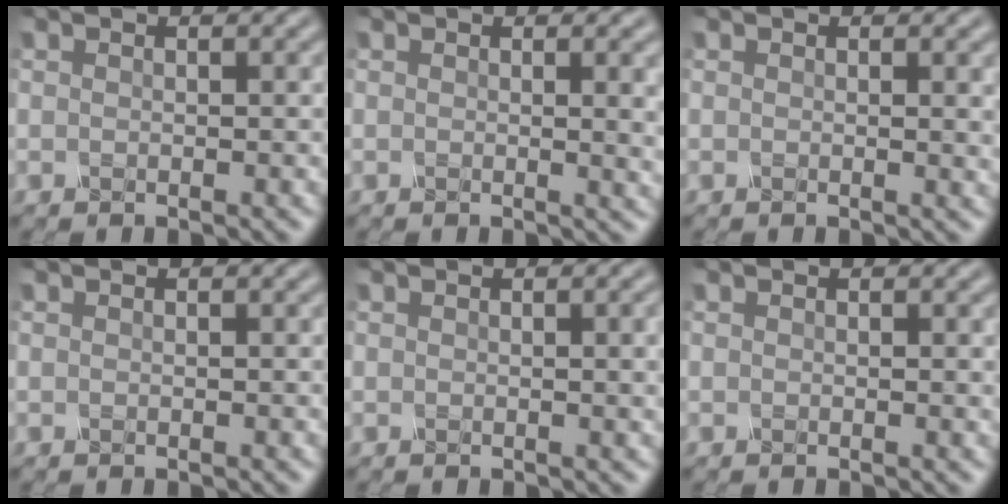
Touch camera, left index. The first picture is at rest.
{"total": 3.6, "force": [0.5, 1.2, 3.4], "torque": [-0.026, 0.003, 0.004]}
{"total": 1.9, "force": [0.3, 0.6, 1.8], "torque": [-0.013, 0.000, 0.000]}
{"total": 0.0}
{"total": 2.4, "force": [0.2, 0.7, 2.3], "torque": [-0.020, 0.004, -0.001]}
{"total": 0.8, "force": [0.0, 0.2, 0.7], "torque": [-0.005, 0.000, -0.003]}